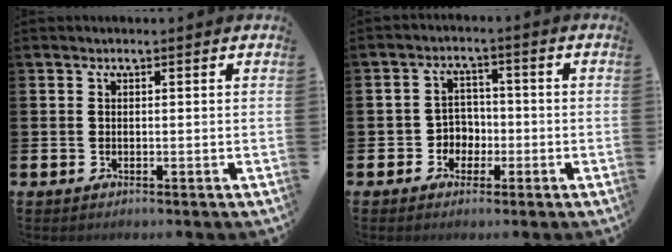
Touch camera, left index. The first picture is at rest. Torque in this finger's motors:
{"motor_torque": [0.02, 0.24, -0.02, 0.00]}